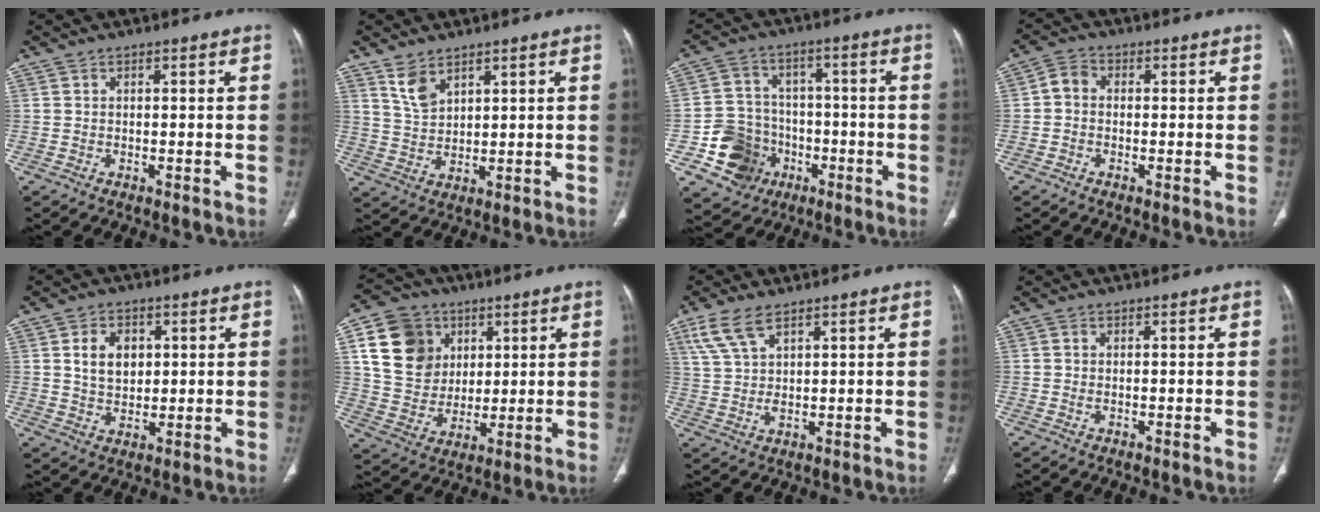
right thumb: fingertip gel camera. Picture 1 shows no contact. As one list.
[{"total": 5.0, "force": [3.5, 2.5, 2.7], "torque": [-0.043, -0.019, 0.079]}, {"total": 11.8, "force": [-4.4, 10.6, 3.0], "torque": [-0.019, 0.041, -0.063]}, {"total": 3.3, "force": [-0.3, 2.6, 2.0], "torque": [-0.030, 0.010, -0.016]}, {"total": 6.9, "force": [1.8, 4.9, 4.4], "torque": [-0.048, -0.011, 0.036]}, {"total": 15.3, "force": [5.4, 12.7, 6.7], "torque": [-0.097, -0.004, 0.104]}, {"total": 7.0, "force": [4.1, 2.9, 4.8], "torque": [-0.107, -0.008, 0.091]}, {"total": 0.6, "force": [-0.1, 0.4, 0.5], "torque": [-0.014, 0.001, -0.001]}]